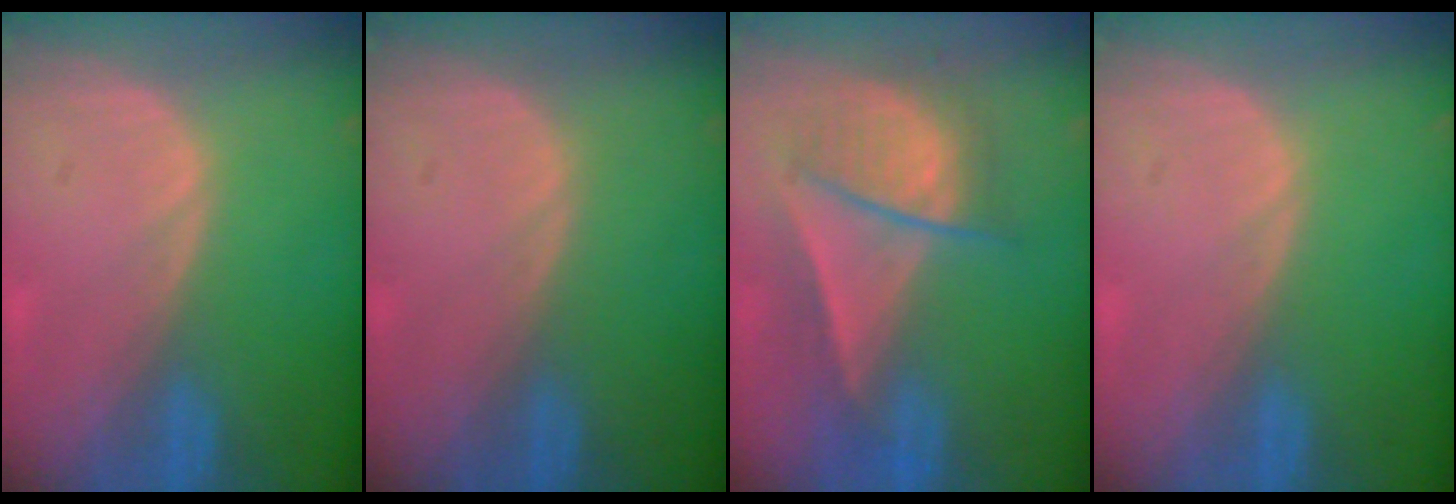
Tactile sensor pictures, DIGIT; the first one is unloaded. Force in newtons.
{"total": 0.0}
{"total": 7.4, "press": 7.2, "slide": 1.6}
{"total": 0.0}